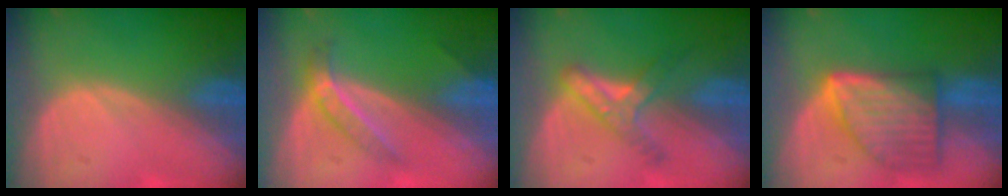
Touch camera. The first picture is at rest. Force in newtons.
{"total": 4.0, "press": 3.9, "slide": 0.7}
{"total": 5.1, "press": 5.1, "slide": 0.4}
{"total": 8.8, "press": 8.8, "slide": 0.5}